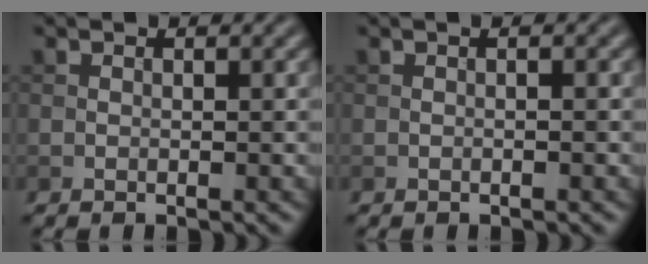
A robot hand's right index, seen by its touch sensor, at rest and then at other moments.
{"total": 0.7, "force": [0.0, 0.1, 0.7], "torque": [-0.012, -0.003, -0.005]}